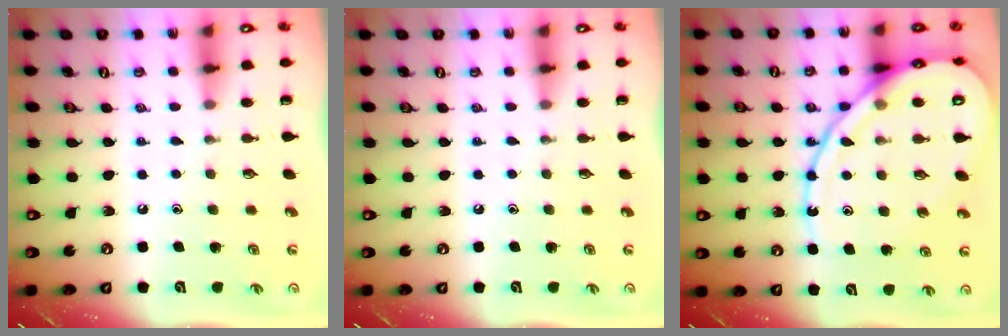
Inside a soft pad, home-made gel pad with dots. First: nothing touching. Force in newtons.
{"total": 0.0}
{"total": 17.7, "press": 17.6, "slide": 1.8}